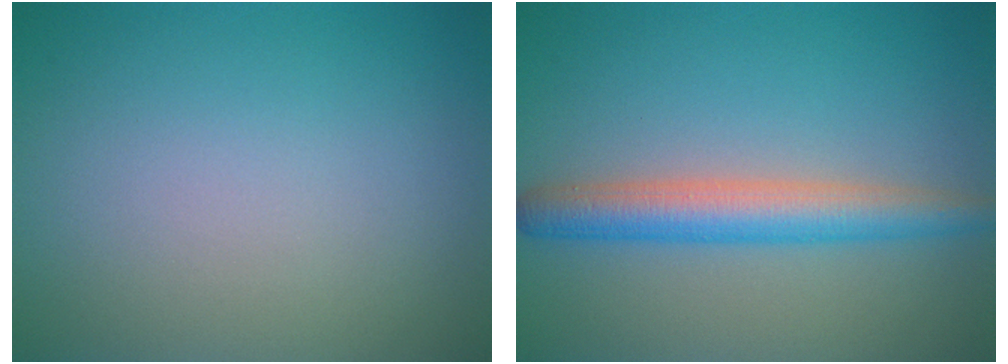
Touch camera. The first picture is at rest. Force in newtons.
{"total": 4.3, "press": 4.3, "slide": 0.0}